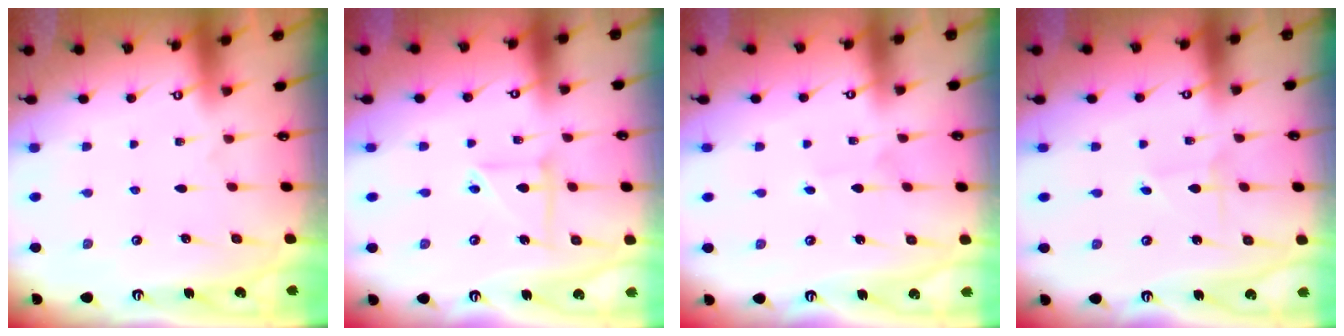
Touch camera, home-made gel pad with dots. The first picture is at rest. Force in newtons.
{"total": 4.7, "press": 4.7, "slide": 0.5}
{"total": 2.3, "press": 2.3, "slide": 0.1}
{"total": 1.7, "press": 1.7, "slide": 0.1}